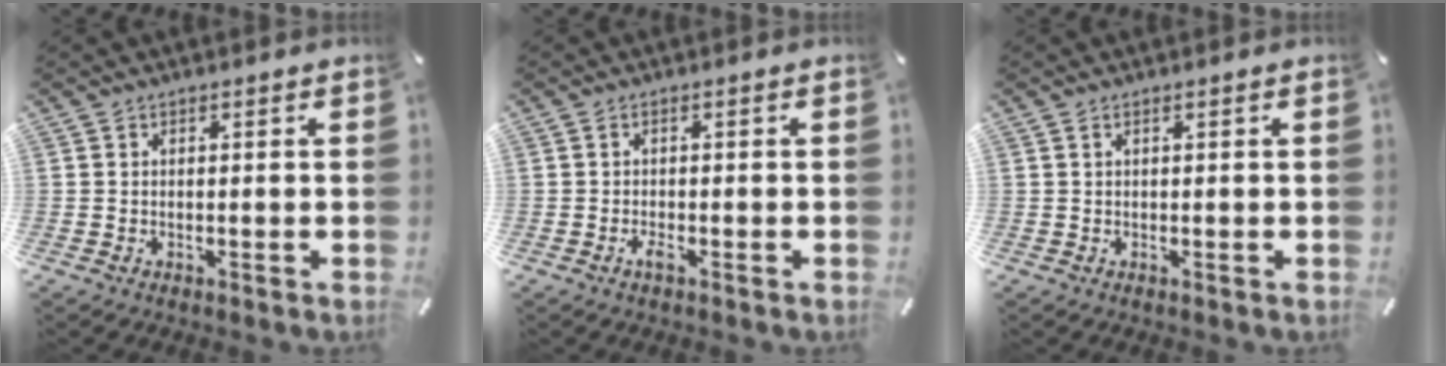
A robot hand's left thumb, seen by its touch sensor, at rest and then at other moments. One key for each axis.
{"total": 1.8, "fx": -0.9, "fy": 0.4, "fz": 1.5, "tx": -0.035, "ty": -0.002, "tz": -0.019}
{"total": 0.5, "fx": 0.1, "fy": 0.1, "fz": 0.5, "tx": -0.010, "ty": 0.000, "tz": 0.002}